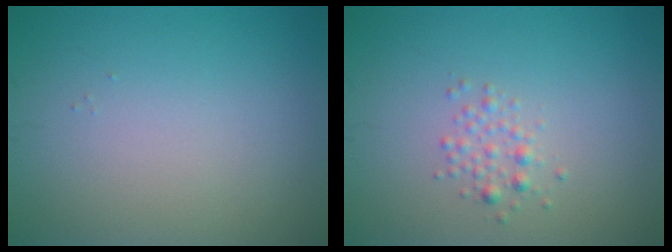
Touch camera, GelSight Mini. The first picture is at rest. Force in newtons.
{"total": 1.4, "press": 1.4, "slide": 0.1}